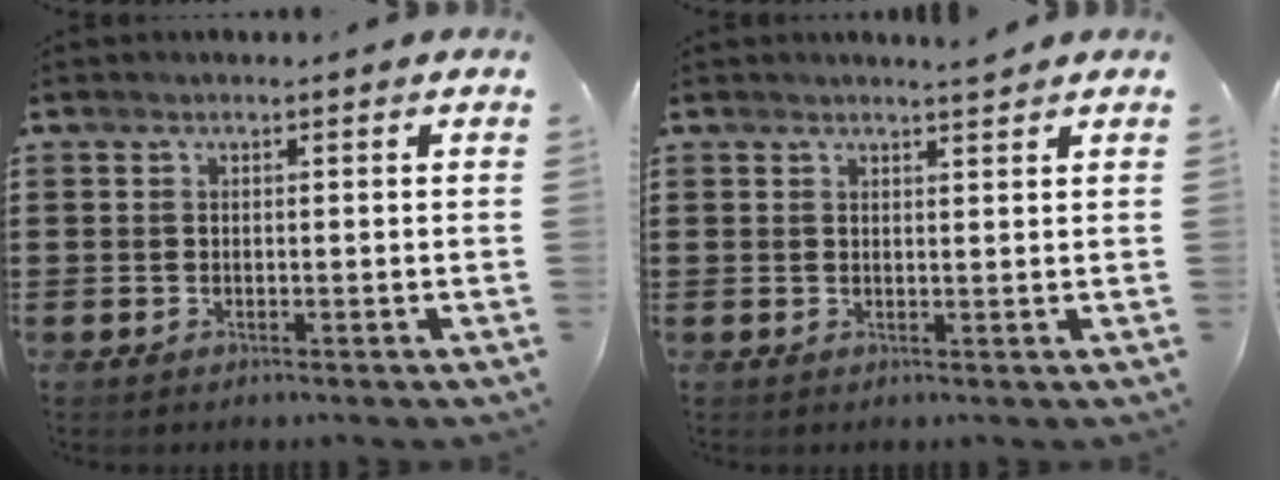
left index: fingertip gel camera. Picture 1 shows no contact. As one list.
[{"total": 1.9, "force": [1.8, -0.1, 0.6], "torque": [-0.015, 0.000, 0.034]}]